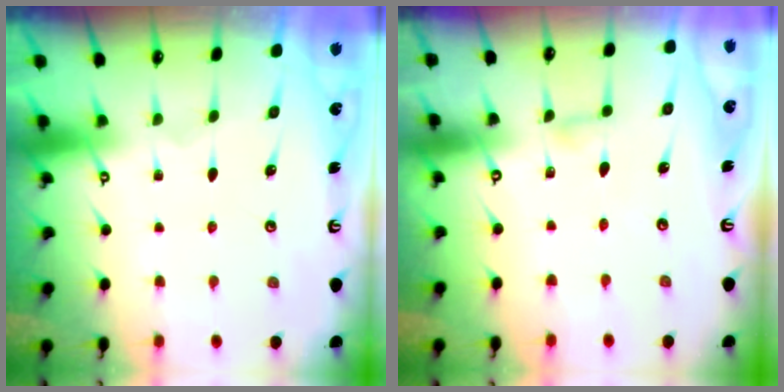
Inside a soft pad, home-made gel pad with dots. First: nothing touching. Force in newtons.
{"total": 3.2, "press": 3.2, "slide": 0.3}